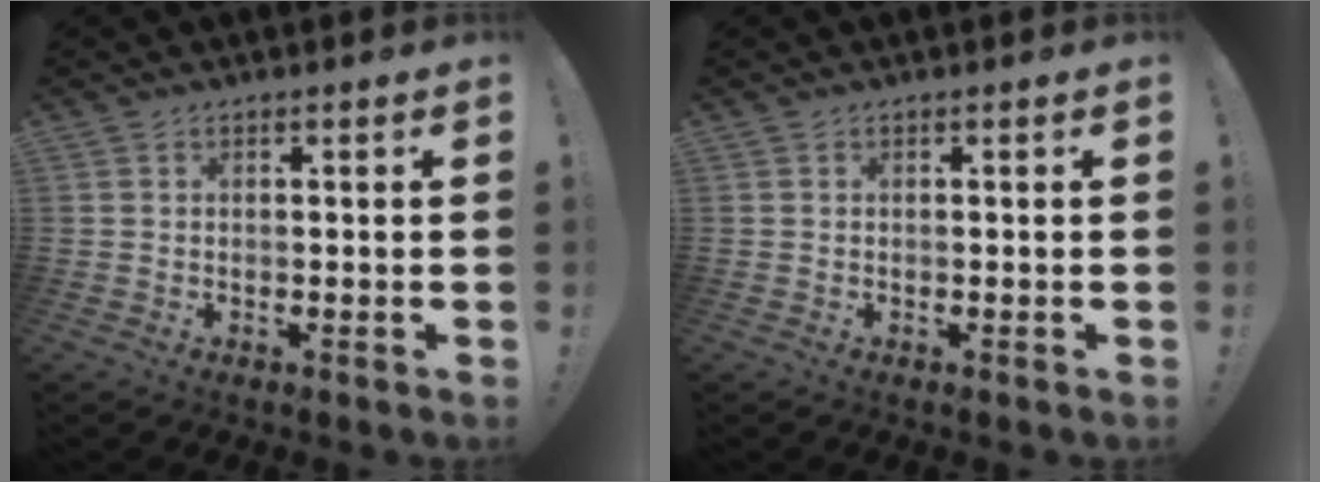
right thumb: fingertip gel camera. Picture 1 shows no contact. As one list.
[{"total": 0.0}]